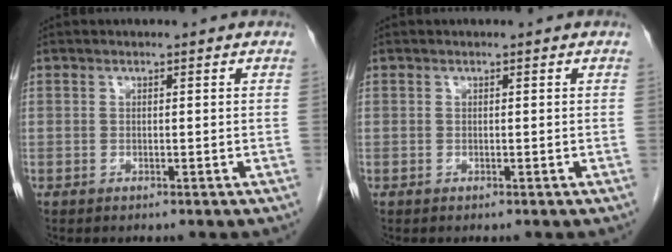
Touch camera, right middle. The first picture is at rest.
{"total": 0.0}